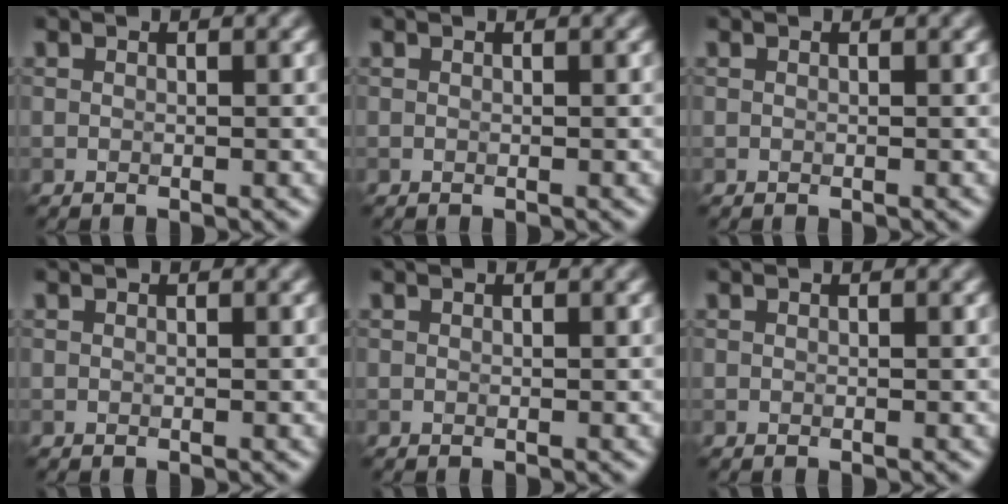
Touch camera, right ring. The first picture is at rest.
{"total": 0.0}
{"total": 0.0}
{"total": 0.0}
{"total": 0.0}
{"total": 0.0}